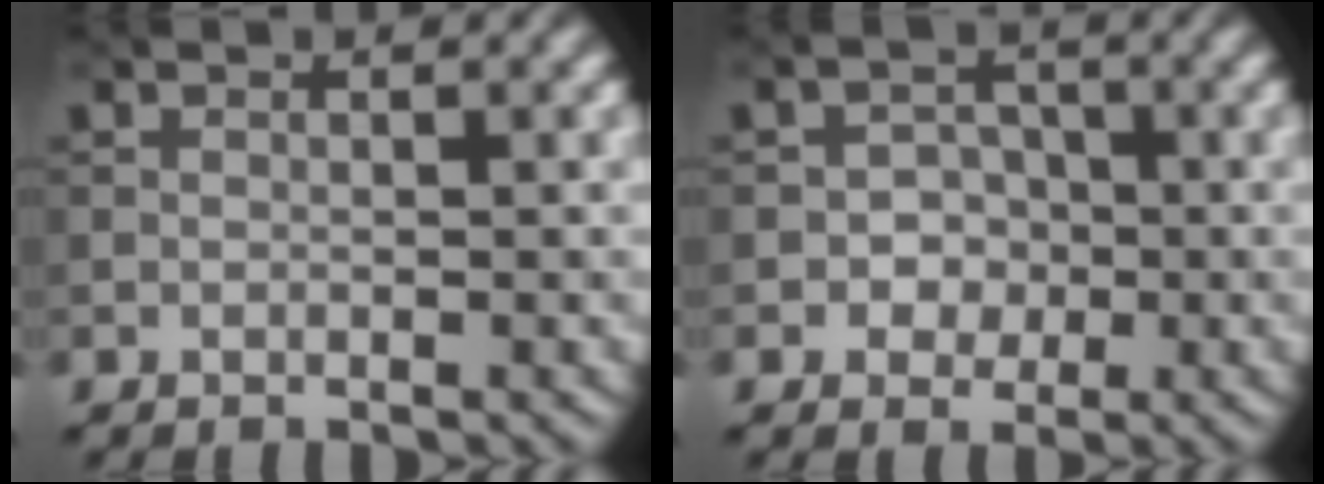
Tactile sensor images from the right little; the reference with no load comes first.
{"total": 2.5, "force": [-0.5, 2.3, 0.9], "torque": [0.006, 0.001, -0.022]}